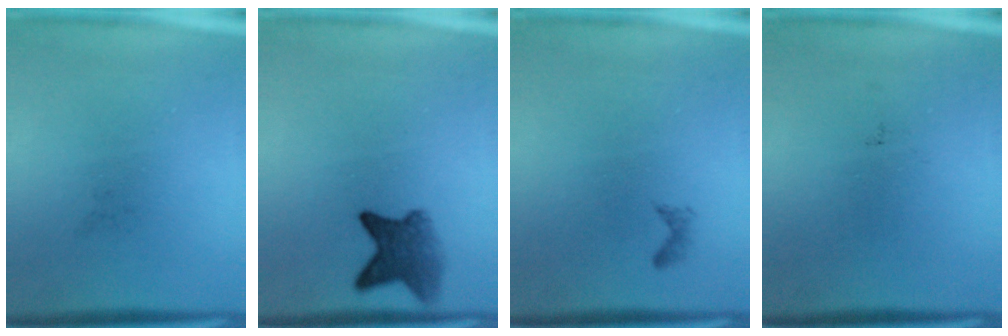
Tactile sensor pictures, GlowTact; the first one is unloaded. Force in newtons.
{"total": 5.8}
{"total": 0.6}
{"total": 0.0}